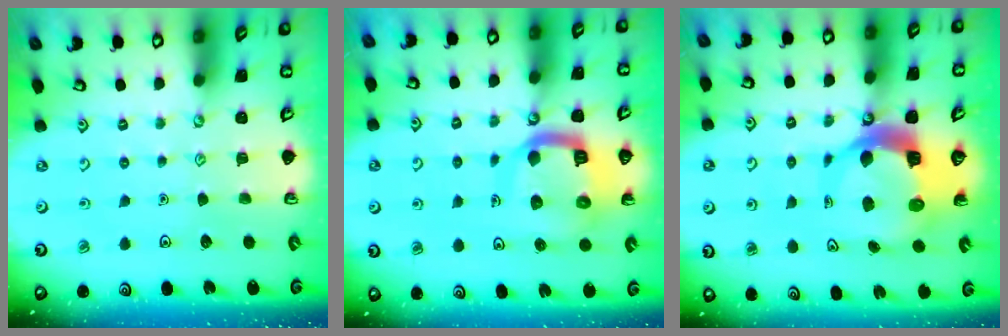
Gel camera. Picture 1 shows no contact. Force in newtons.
{"total": 12.4, "press": 12.3, "slide": 1.6}
{"total": 10.9, "press": 10.7, "slide": 1.7}